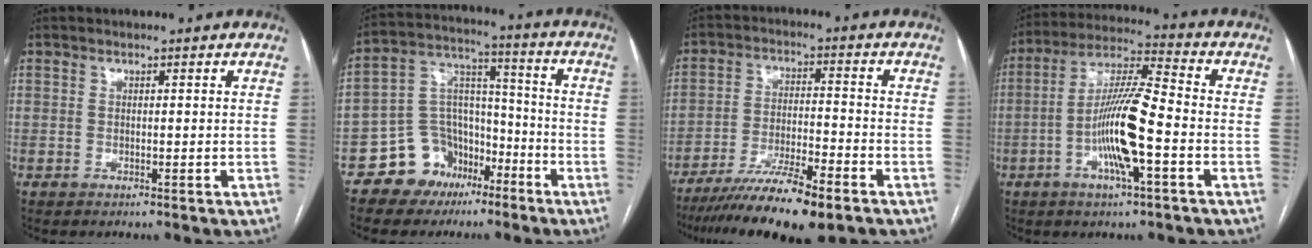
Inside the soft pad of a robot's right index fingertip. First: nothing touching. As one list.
[{"total": 11.4, "force": [-6.6, 8.8, 3.1], "torque": [-0.058, 0.060, -0.105]}, {"total": 13.3, "force": [-9.9, 1.1, 8.8], "torque": [-0.155, -0.029, -0.167]}, {"total": 12.7, "force": [-3.6, 1.3, 12.1], "torque": [-0.234, 0.005, -0.070]}]